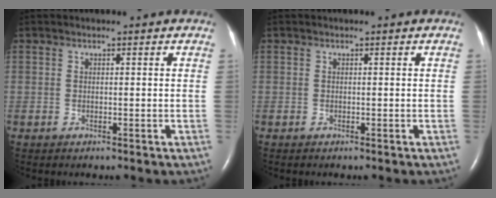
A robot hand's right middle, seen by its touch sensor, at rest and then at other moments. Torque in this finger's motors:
{"motor_torque": [-0.24, 0.19, -0.05, -0.01]}